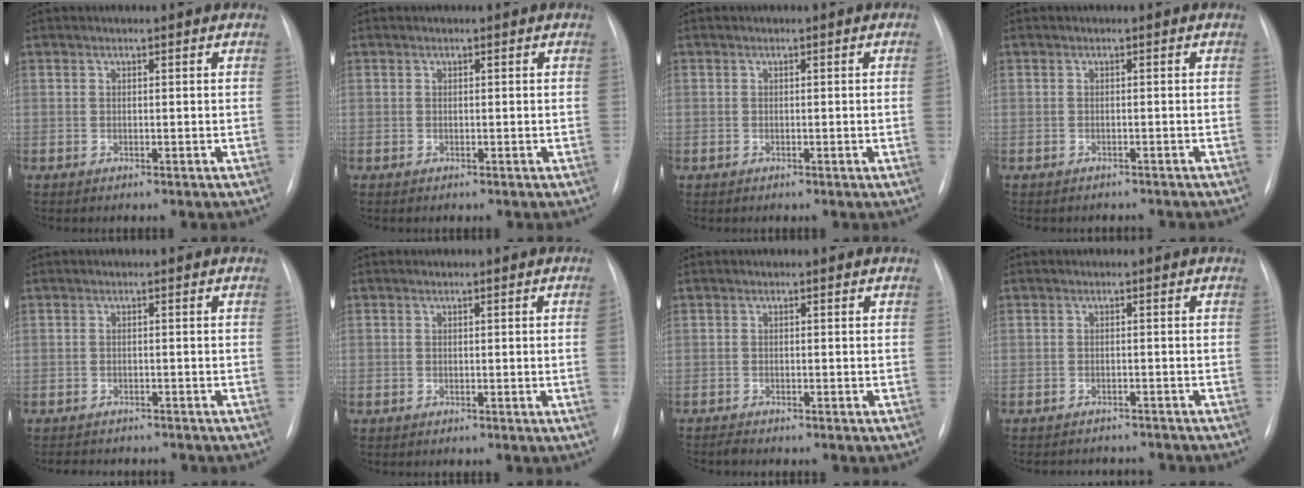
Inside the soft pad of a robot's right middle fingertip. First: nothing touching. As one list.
[{"total": 0.0}, {"total": 0.8, "force": [-0.1, -0.2, 0.8], "torque": [-0.014, 0.001, 0.003]}, {"total": 3.2, "force": [-2.9, 1.2, 0.6], "torque": [-0.010, -0.003, -0.032]}, {"total": 5.4, "force": [-4.9, 2.0, 1.4], "torque": [-0.022, -0.003, -0.060]}, {"total": 1.3, "force": [-0.2, -0.4, 1.2], "torque": [-0.020, 0.000, 0.000]}, {"total": 1.4, "force": [-1.4, 0.0, 0.2], "torque": [-0.004, -0.005, -0.022]}, {"total": 6.5, "force": [-6.3, 1.6, 0.8], "torque": [-0.010, 0.003, -0.072]}]